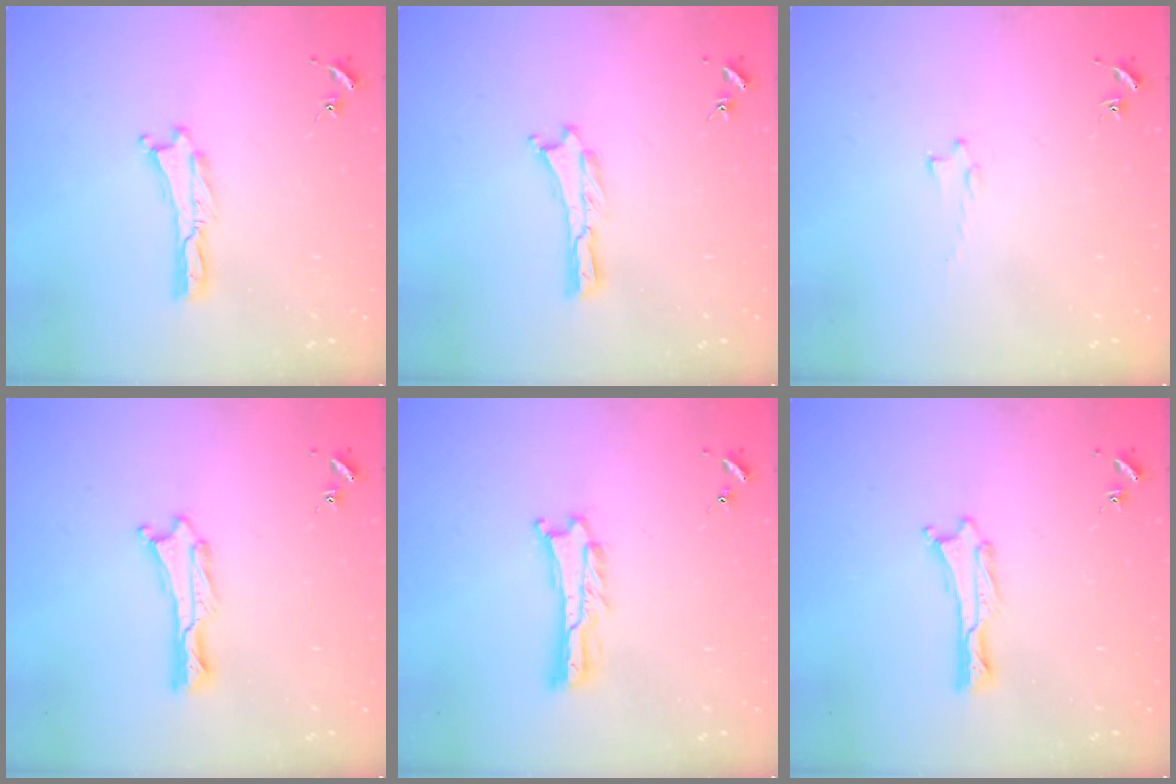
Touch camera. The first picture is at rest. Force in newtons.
{"total": 0.0}
{"total": 0.8, "press": 0.7, "slide": 0.2}
{"total": 0.8, "press": 0.7, "slide": 0.2}
{"total": 1.0, "press": 1.0, "slide": 0.2}
{"total": 0.0}